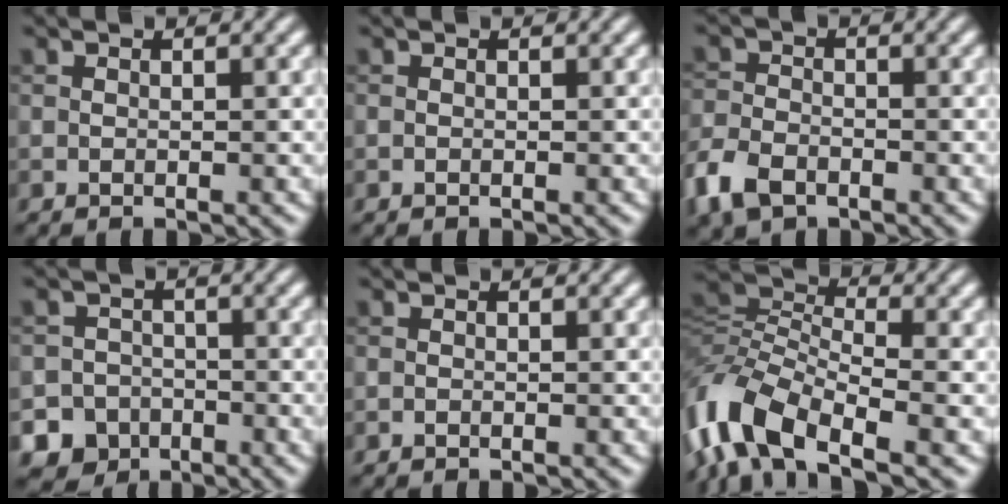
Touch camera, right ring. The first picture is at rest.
{"total": 0.0}
{"total": 4.8, "force": [-3.0, 2.8, 2.4], "torque": [-0.059, -0.004, -0.069]}
{"total": 6.8, "force": [-4.3, 5.2, 0.7], "torque": [0.012, -0.016, -0.078]}
{"total": 0.0}
{"total": 9.6, "force": [-4.8, 4.7, 6.8], "torque": [-0.142, 0.007, -0.110]}